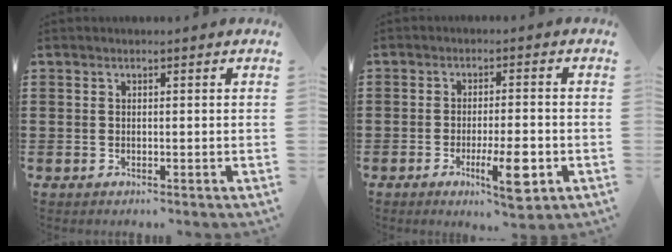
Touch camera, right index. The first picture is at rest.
{"total": 7.8, "force": [-3.0, 1.5, 7.0], "torque": [-0.128, -0.015, -0.048]}